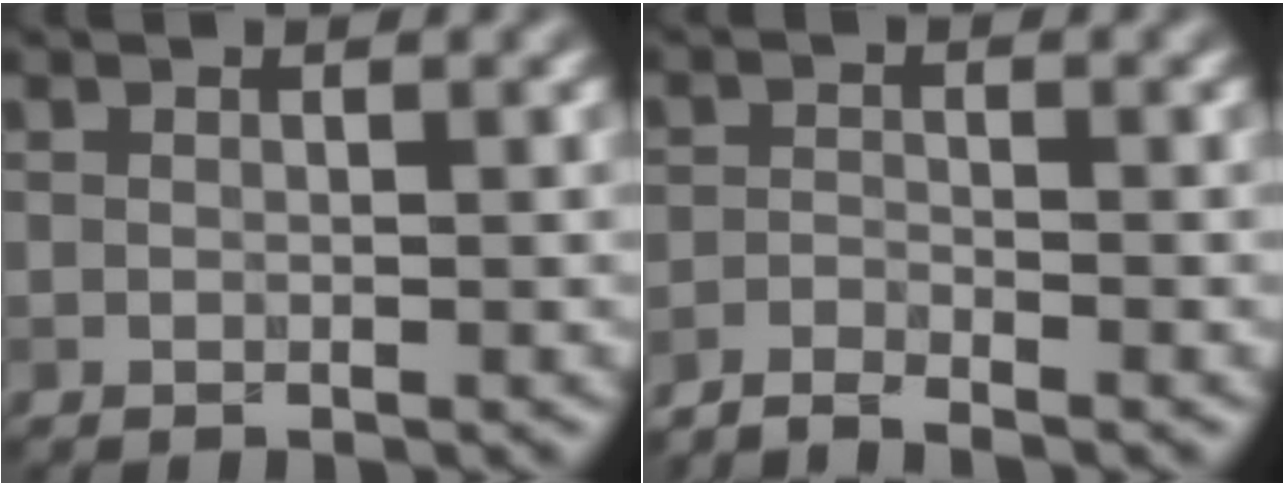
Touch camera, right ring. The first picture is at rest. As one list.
[{"total": 2.6, "force": [-2.4, 0.2, 0.9], "torque": [-0.023, 0.001, -0.056]}]